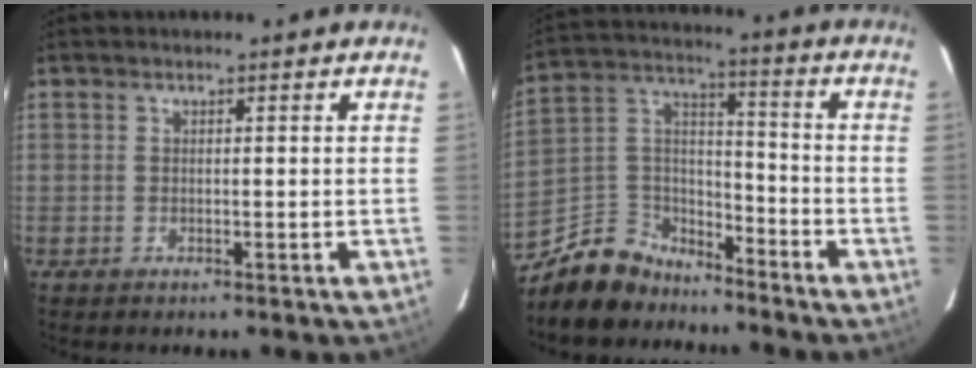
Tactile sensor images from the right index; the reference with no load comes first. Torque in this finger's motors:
{"motor_torque": [0.86, -1.00, 0.08, 0.00]}